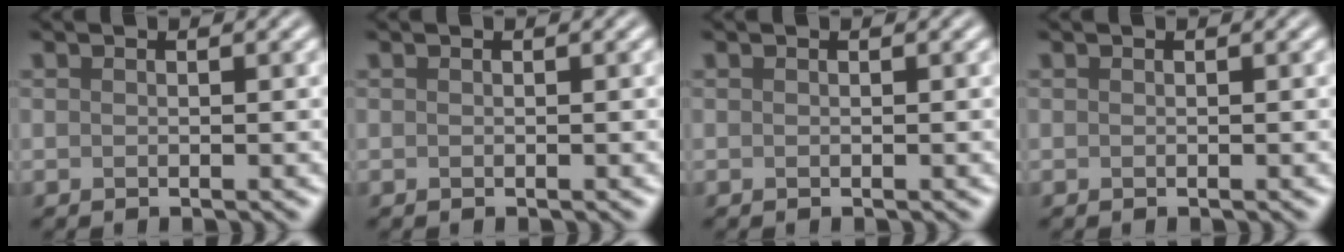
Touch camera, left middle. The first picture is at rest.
{"total": 0.0}
{"total": 0.0}
{"total": 0.0}